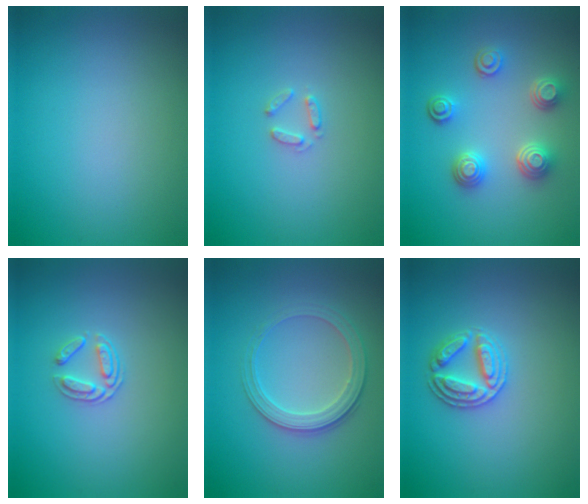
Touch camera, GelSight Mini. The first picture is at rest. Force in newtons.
{"total": 1.1, "press": 1.1, "slide": 0.2}
{"total": 3.9, "press": 3.3, "slide": 2.0}
{"total": 1.7, "press": 1.3, "slide": 1.1}
{"total": 2.8, "press": 2.7, "slide": 0.8}
{"total": 2.8, "press": 2.8, "slide": 0.2}